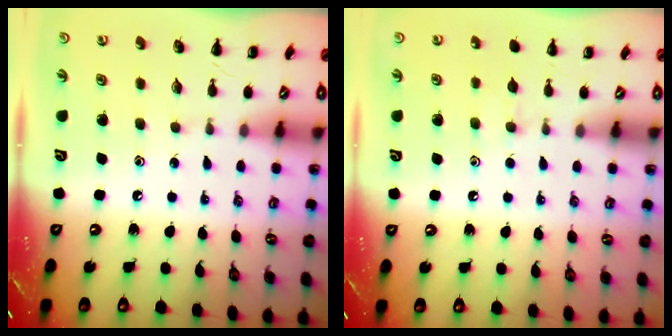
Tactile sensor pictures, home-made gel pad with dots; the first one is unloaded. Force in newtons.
{"total": 3.3, "press": 3.0, "slide": 1.3}